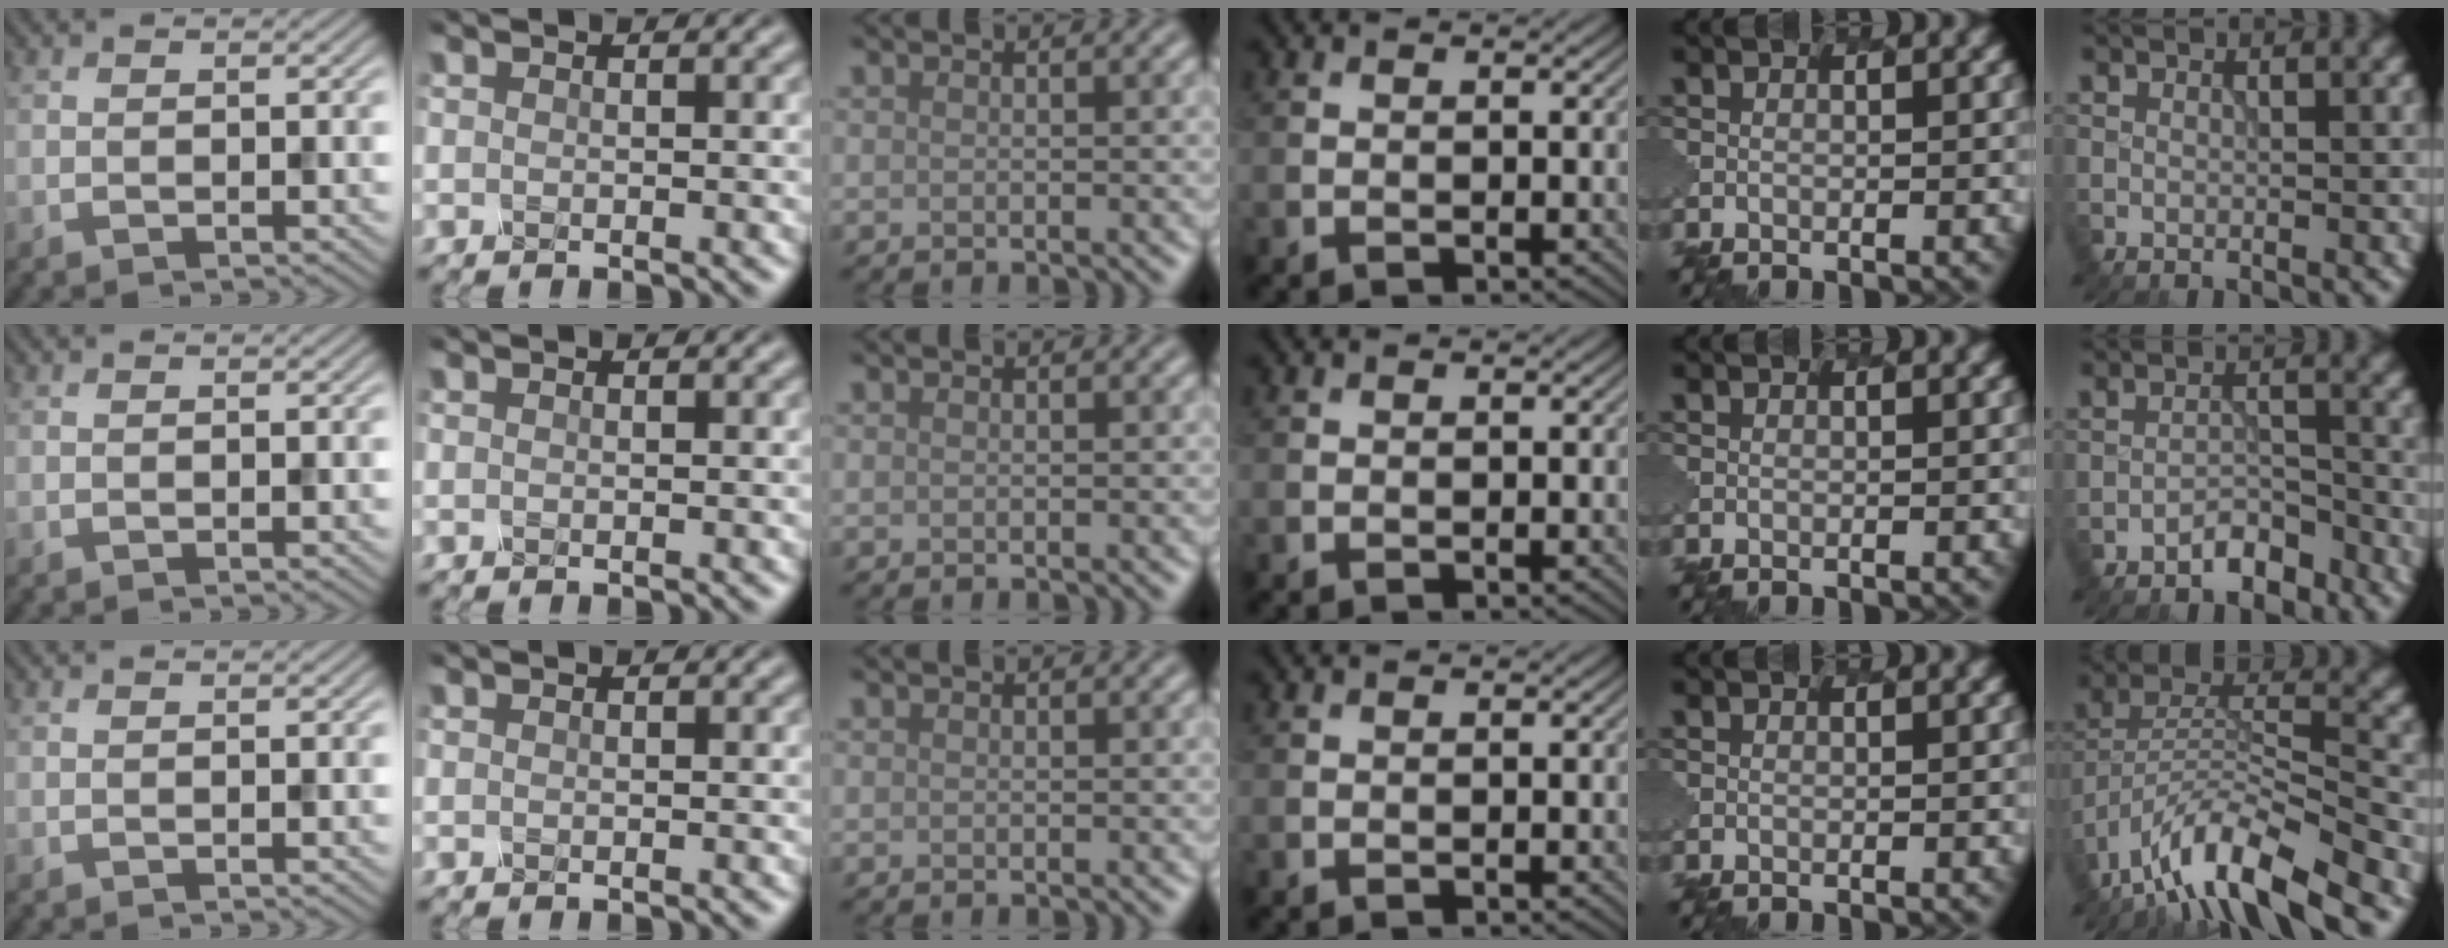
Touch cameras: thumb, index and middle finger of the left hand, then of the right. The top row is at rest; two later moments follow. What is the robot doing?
{"motion": "dispense", "object": "dispenser bottle"}